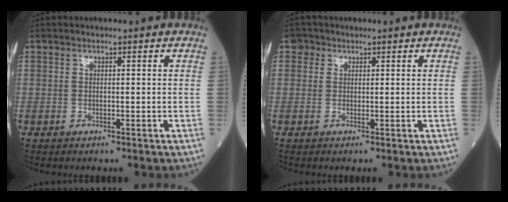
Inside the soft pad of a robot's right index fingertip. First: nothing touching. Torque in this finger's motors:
{"motor_torque": [0.03, 0.08, -0.01, -0.02]}